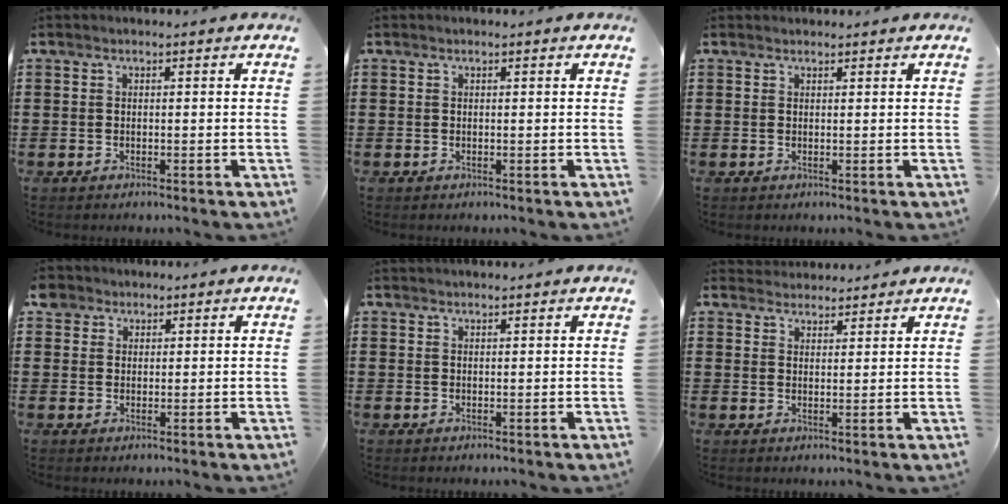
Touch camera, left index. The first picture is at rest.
{"total": 0.0}
{"total": 0.7, "force": [0.7, 0.1, 0.1], "torque": [-0.003, 0.000, 0.015]}
{"total": 2.6, "force": [1.8, 1.9, 0.1], "torque": [-0.013, 0.011, 0.035]}
{"total": 1.0, "force": [1.0, 0.0, 0.2], "torque": [-0.004, -0.001, 0.020]}
{"total": 2.6, "force": [2.6, 0.4, -0.4], "torque": [0.000, -0.005, 0.050]}